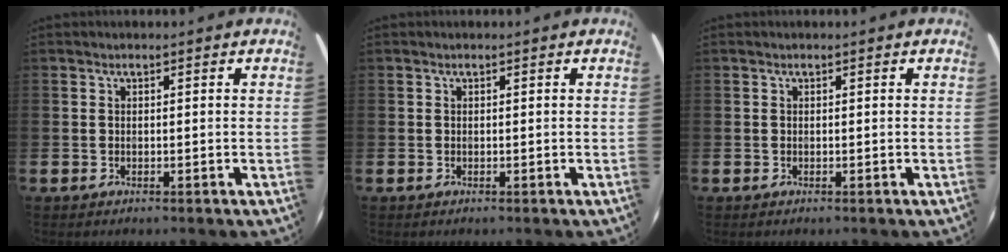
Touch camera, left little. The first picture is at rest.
{"total": 0.0}
{"total": 0.0}